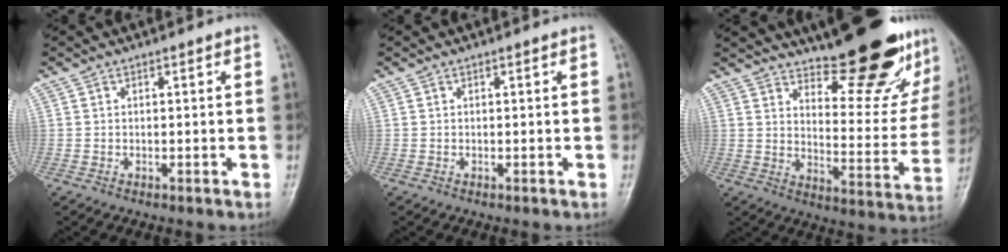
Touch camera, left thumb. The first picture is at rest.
{"total": 0.0}
{"total": 24.3, "force": [18.2, 7.2, 14.5], "torque": [-0.167, -0.118, 0.244]}